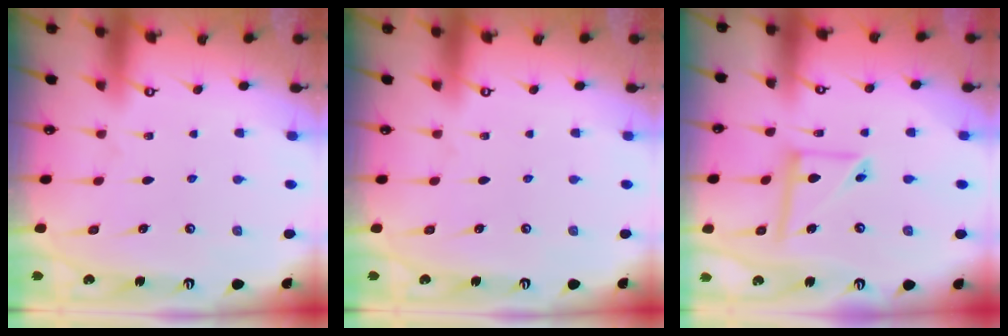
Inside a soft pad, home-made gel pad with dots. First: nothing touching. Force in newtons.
{"total": 0.0}
{"total": 9.2, "press": 9.2, "slide": 0.7}